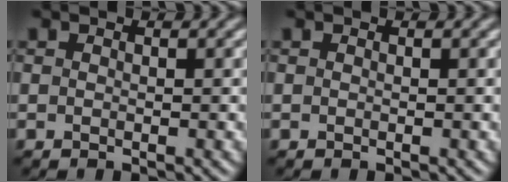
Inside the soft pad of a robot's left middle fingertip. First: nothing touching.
{"total": 0.0}